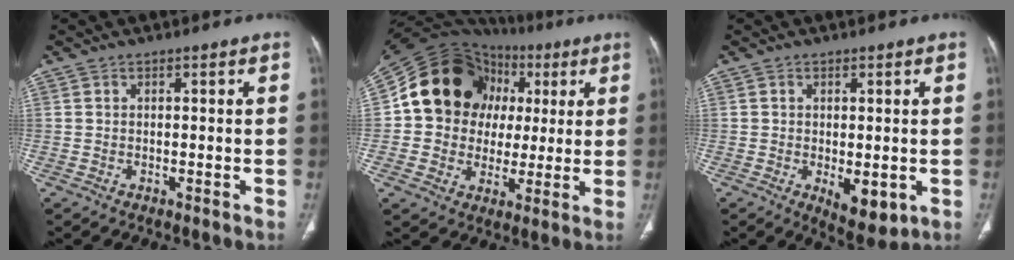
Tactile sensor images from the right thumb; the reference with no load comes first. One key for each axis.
{"total": 19.6, "fx": 4.2, "fy": 16.9, "fz": 9.1, "tx": -0.108, "ty": 0.032, "tz": 0.079}
{"total": 6.4, "fx": -1.5, "fy": 2.9, "fz": 5.5, "tx": -0.069, "ty": -0.015, "tz": -0.011}